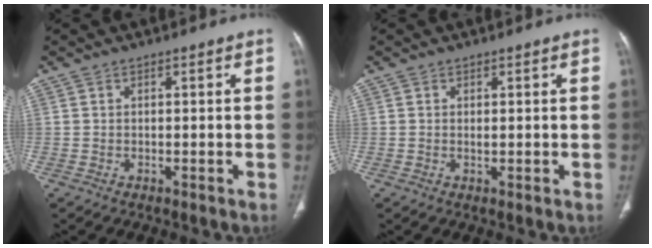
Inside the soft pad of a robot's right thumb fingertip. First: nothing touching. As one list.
[{"total": 0.6, "force": [0.2, 0.2, 0.6], "torque": [-0.015, -0.004, 0.004]}]